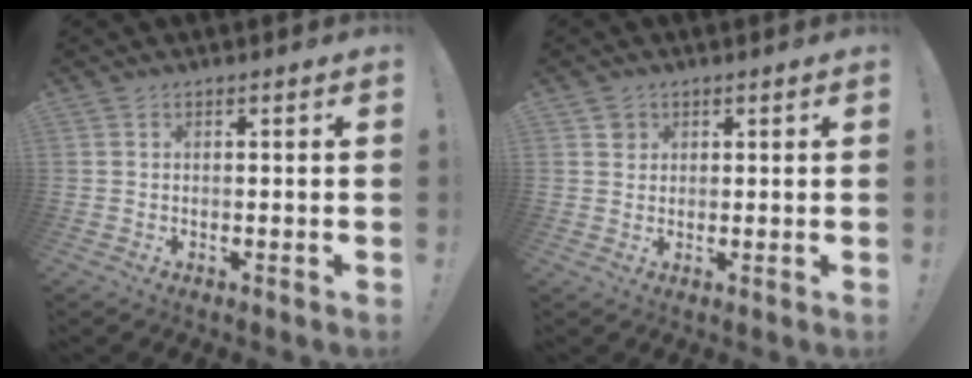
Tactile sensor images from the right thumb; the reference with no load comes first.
{"total": 2.5, "force": [1.2, 2.2, 0.3], "torque": [0.003, -0.001, 0.022]}